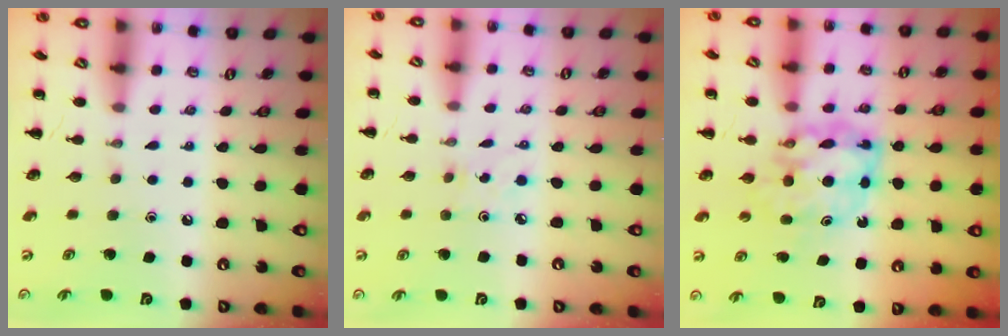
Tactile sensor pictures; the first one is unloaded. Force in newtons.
{"total": 2.7, "press": 2.5, "slide": 0.9}
{"total": 8.2, "press": 8.0, "slide": 1.6}